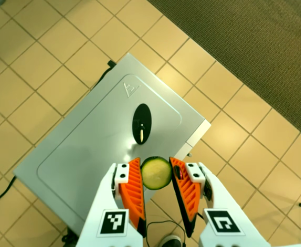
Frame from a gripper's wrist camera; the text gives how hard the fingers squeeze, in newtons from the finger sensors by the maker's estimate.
{"total": 8.9, "left": 9.0, "right": 8.8}